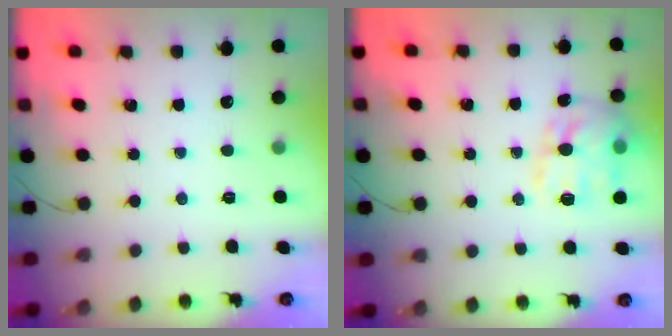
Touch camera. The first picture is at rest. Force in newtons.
{"total": 15.8, "press": 15.7, "slide": 1.0}